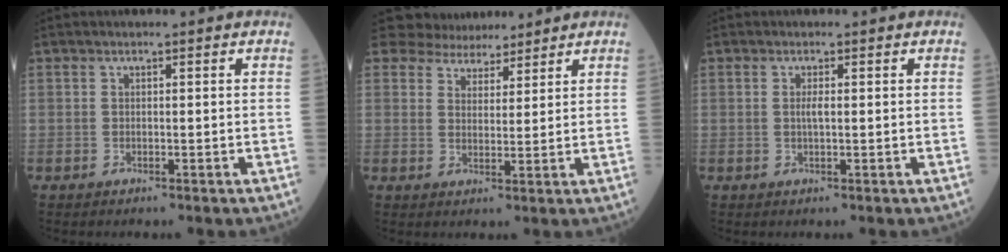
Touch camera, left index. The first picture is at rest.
{"total": 6.3, "force": [5.9, 2.1, 0.5], "torque": [-0.005, 0.009, 0.091]}
{"total": 1.1, "force": [0.0, 0.2, 1.1], "torque": [-0.022, -0.002, 0.000]}